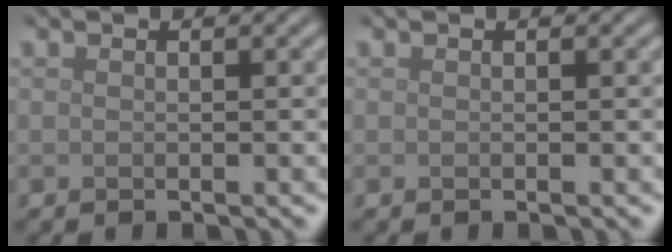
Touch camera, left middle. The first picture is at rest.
{"total": 0.0}